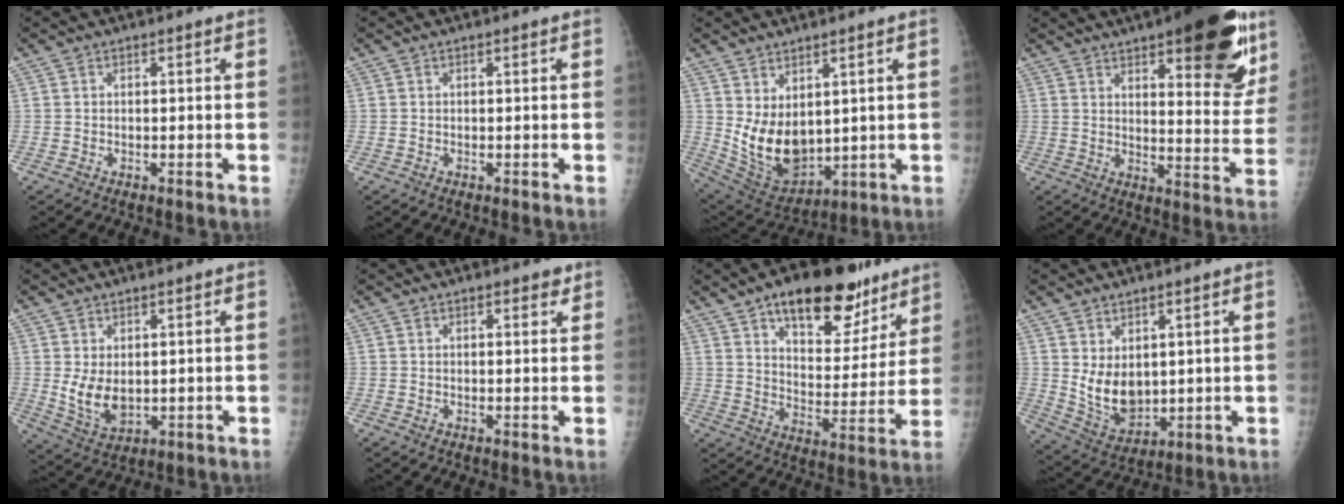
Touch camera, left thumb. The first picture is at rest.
{"total": 0.0}
{"total": 11.6, "force": [2.4, 7.1, 8.8], "torque": [-0.130, -0.032, 0.073]}
{"total": 22.5, "force": [12.6, 7.4, 17.1], "torque": [-0.184, -0.052, 0.171]}
{"total": 6.5, "force": [0.7, 4.1, 5.0], "torque": [-0.077, -0.020, 0.029]}
{"total": 2.1, "force": [1.5, 0.9, 1.2], "torque": [-0.003, -0.006, 0.016]}
{"total": 20.3, "force": [12.9, 9.6, 12.3], "torque": [-0.128, -0.053, 0.199]}
{"total": 8.6, "force": [2.0, 5.6, 6.2], "torque": [-0.086, -0.028, 0.061]}